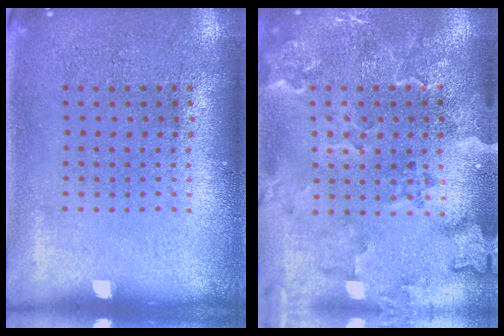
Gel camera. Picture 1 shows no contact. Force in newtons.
{"total": 2.3, "press": 2.1, "slide": 0.8}